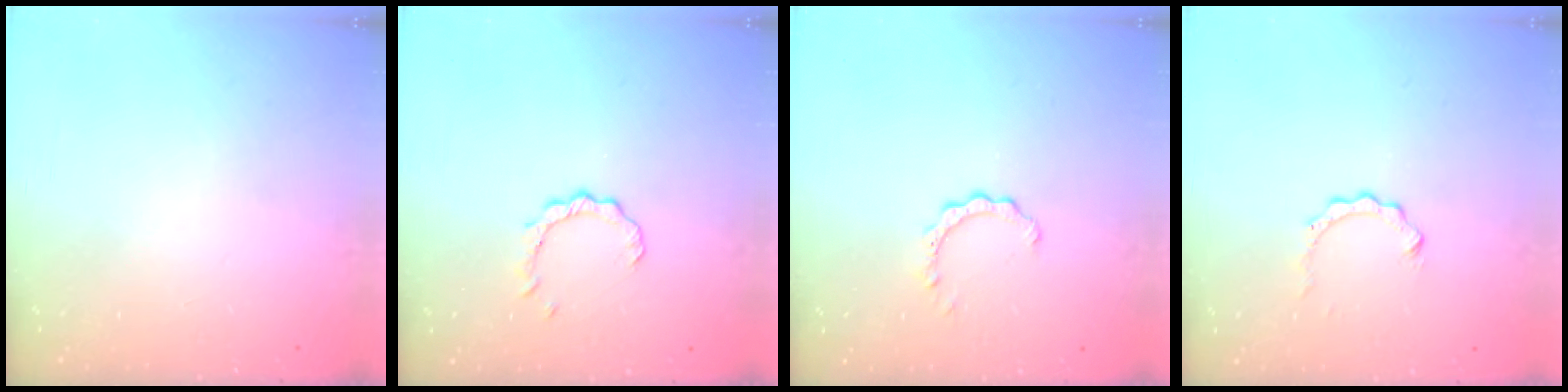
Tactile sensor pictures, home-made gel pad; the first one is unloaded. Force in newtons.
{"total": 2.4, "press": 2.4, "slide": 0.3}
{"total": 2.2, "press": 2.1, "slide": 0.3}
{"total": 2.7, "press": 2.7, "slide": 0.3}